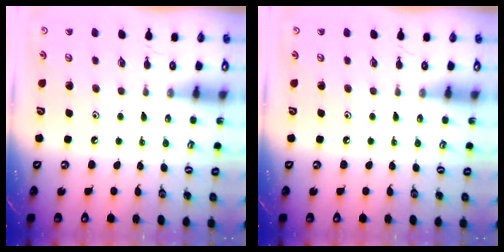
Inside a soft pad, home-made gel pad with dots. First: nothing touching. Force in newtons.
{"total": 0.0}